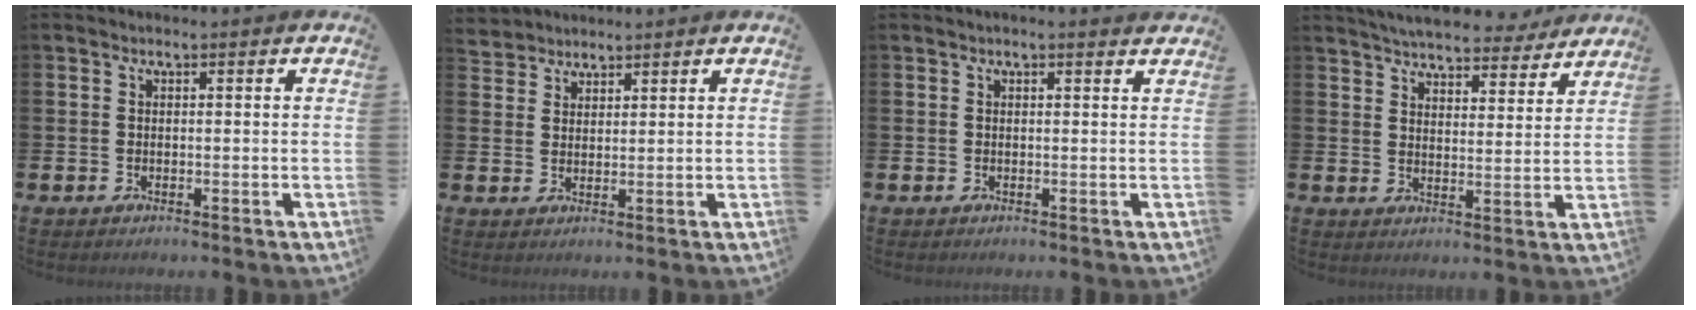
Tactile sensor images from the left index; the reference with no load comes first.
{"total": 3.0, "force": [2.8, 0.8, -0.6], "torque": [0.004, -0.010, 0.054]}
{"total": 0.6, "force": [0.6, -0.1, 0.3], "torque": [-0.004, -0.001, 0.010]}
{"total": 6.1, "force": [5.9, 1.1, 1.3], "torque": [-0.031, -0.039, 0.102]}